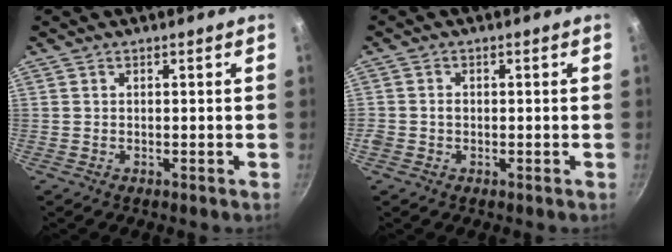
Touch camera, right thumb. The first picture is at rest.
{"total": 1.4, "force": [-0.4, 1.2, 0.6], "torque": [-0.008, 0.008, -0.008]}